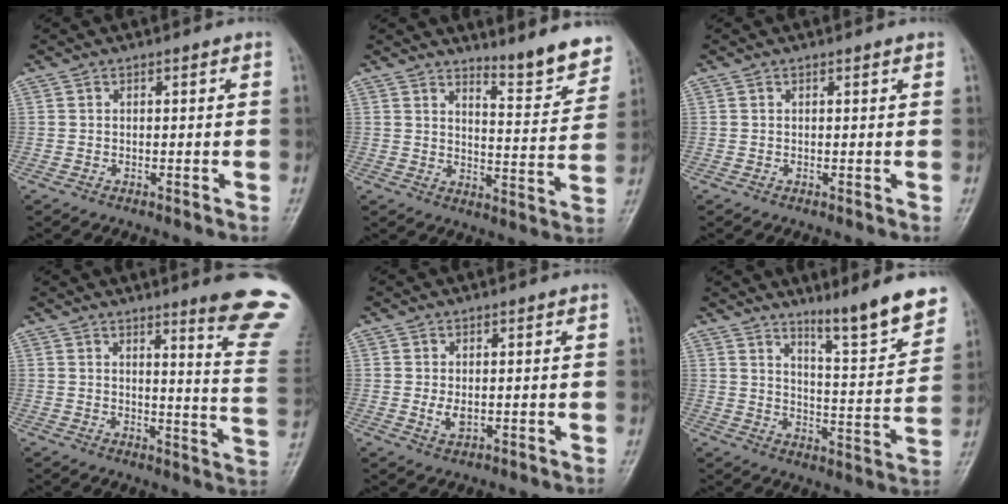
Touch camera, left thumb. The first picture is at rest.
{"total": 9.1, "force": [7.9, 1.3, 4.3], "torque": [-0.045, -0.071, 0.114]}
{"total": 0.6, "force": [0.5, 0.0, 0.4], "torque": [-0.008, 0.001, 0.008]}
{"total": 14.9, "force": [10.6, 0.6, 10.4], "torque": [-0.104, -0.088, 0.122]}
{"total": 2.7, "force": [0.1, 1.5, 2.3], "torque": [-0.037, -0.006, 0.008]}
{"total": 12.4, "force": [9.6, 1.1, 7.9], "torque": [-0.096, -0.071, 0.150]}